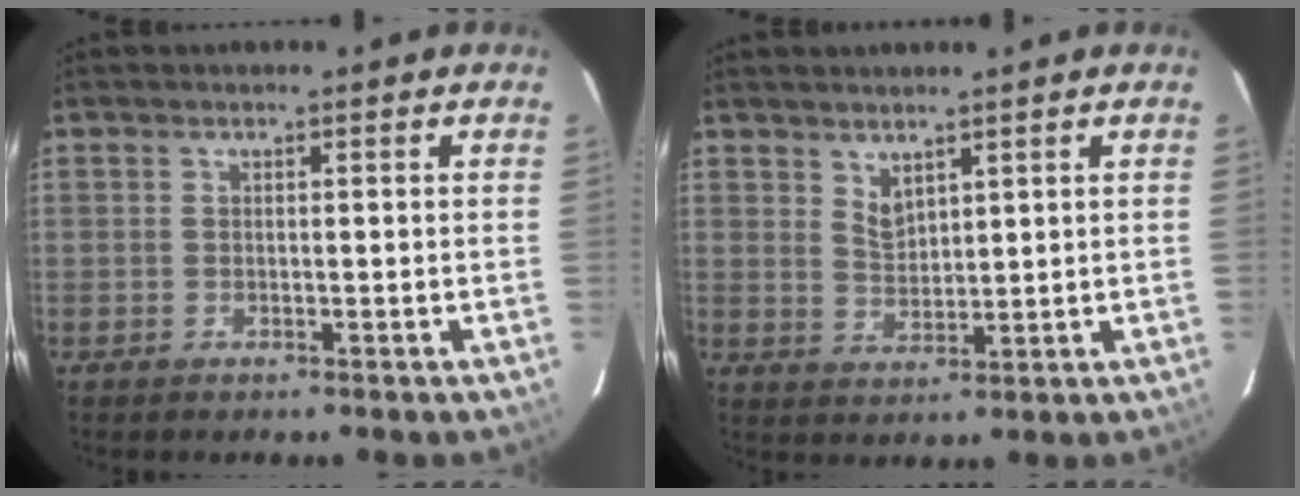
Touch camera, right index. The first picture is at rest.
{"total": 3.4, "force": [2.8, 1.4, 1.4], "torque": [-0.021, -0.003, 0.053]}